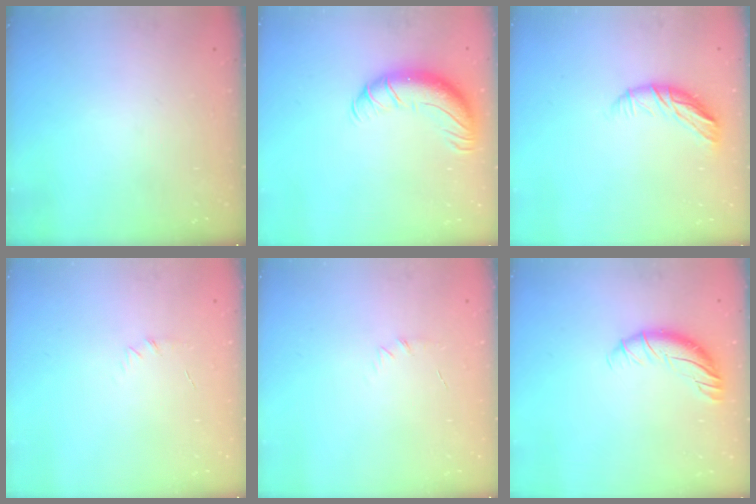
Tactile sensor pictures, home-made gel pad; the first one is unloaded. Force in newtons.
{"total": 12.6, "press": 12.2, "slide": 3.0}
{"total": 10.0, "press": 9.9, "slide": 1.3}
{"total": 4.7, "press": 4.5, "slide": 1.4}
{"total": 4.7, "press": 4.5, "slide": 1.4}
{"total": 8.5, "press": 8.4, "slide": 0.6}